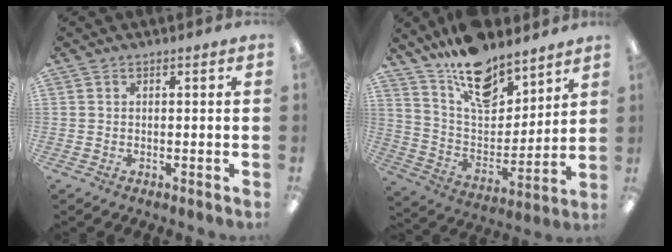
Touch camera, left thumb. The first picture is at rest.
{"total": 16.0, "force": [12.8, 7.0, 6.7], "torque": [-0.124, -0.087, 0.229]}